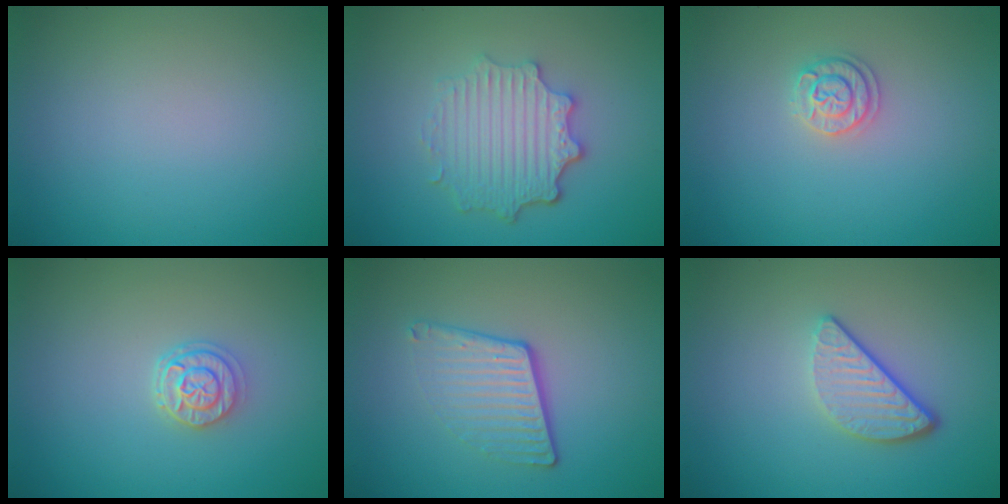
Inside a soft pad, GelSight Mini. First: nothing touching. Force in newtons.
{"total": 4.7, "press": 3.7, "slide": 2.9}
{"total": 1.7, "press": 1.7, "slide": 0.3}
{"total": 2.3, "press": 2.0, "slide": 1.1}
{"total": 4.0, "press": 2.7, "slide": 2.9}
{"total": 3.3, "press": 2.6, "slide": 2.0}